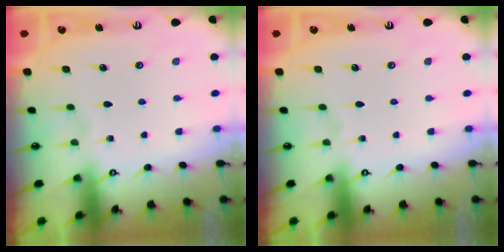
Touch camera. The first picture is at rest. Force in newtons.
{"total": 0.0}